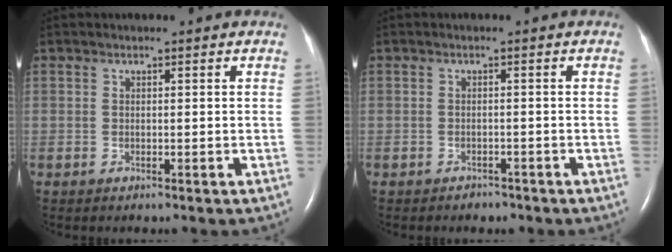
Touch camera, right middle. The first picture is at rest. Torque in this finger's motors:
{"motor_torque": [0.30, -0.28, -0.03, 0.00]}